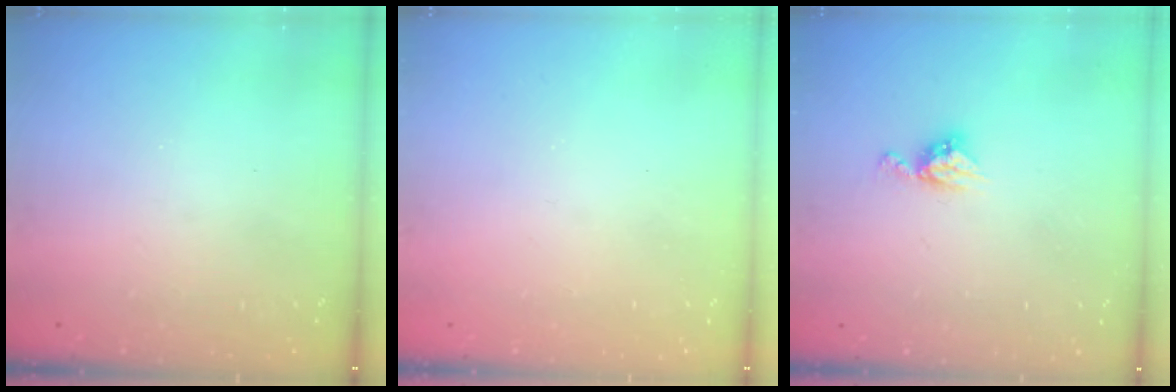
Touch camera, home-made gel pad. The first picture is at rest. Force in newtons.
{"total": 0.0}
{"total": 6.1, "press": 6.1, "slide": 0.4}